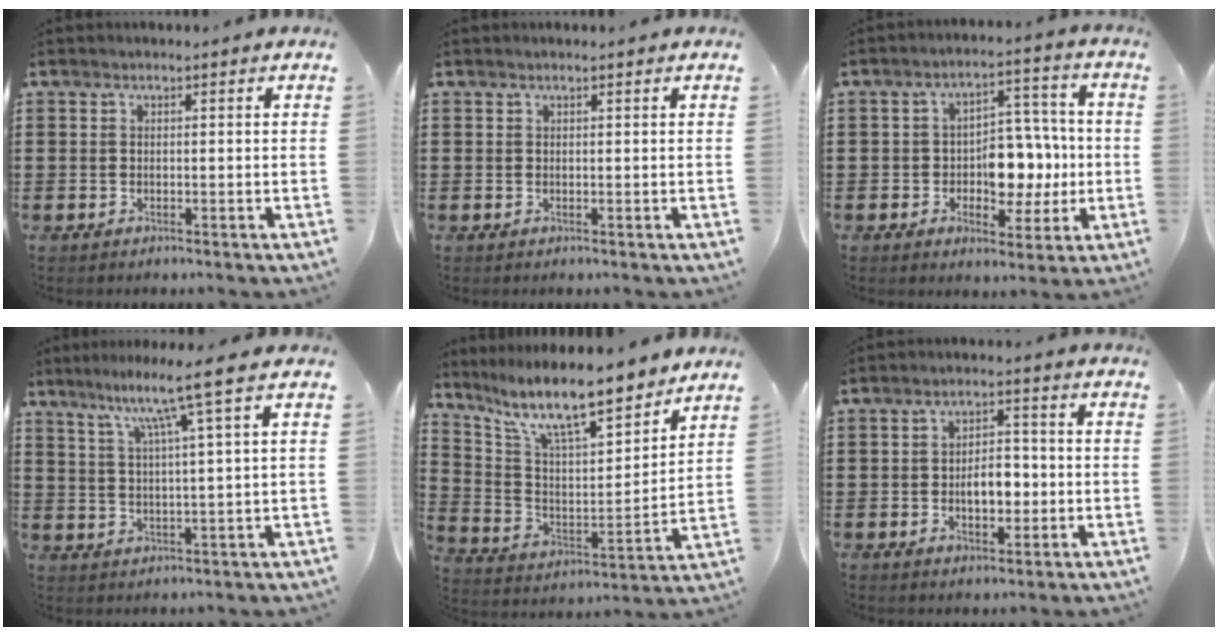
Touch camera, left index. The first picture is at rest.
{"total": 0.0}
{"total": 8.1, "force": [-1.0, 5.7, 5.6], "torque": [-0.087, 0.012, -0.020]}
{"total": 7.6, "force": [4.7, -1.0, 5.9], "torque": [-0.122, -0.015, 0.073]}
{"total": 11.5, "force": [9.6, 2.2, 6.0], "torque": [-0.147, -0.057, 0.164]}
{"total": 5.5, "force": [-1.1, 2.9, 4.5], "torque": [-0.068, 0.003, -0.026]}